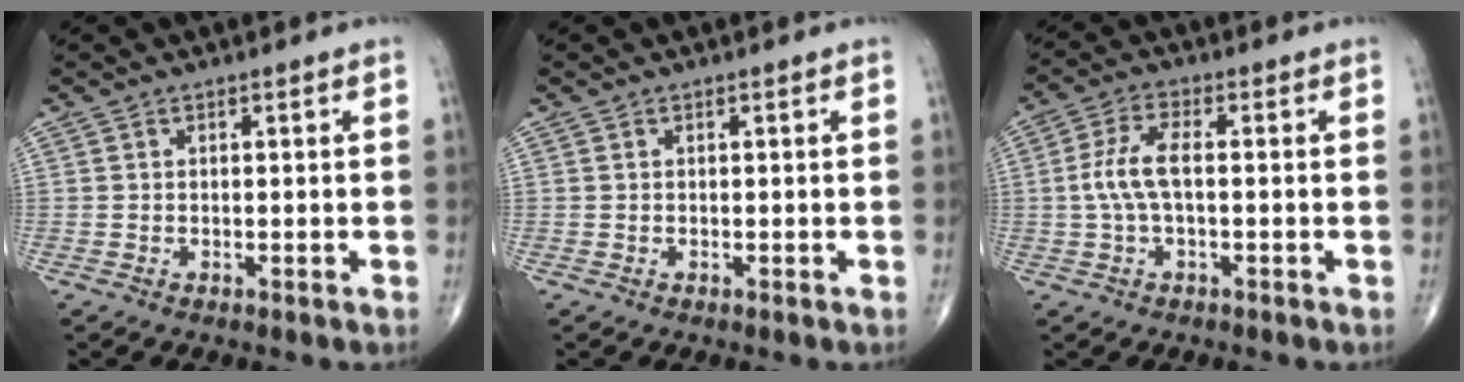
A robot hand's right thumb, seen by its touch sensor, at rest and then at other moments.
{"total": 0.0}
{"total": 6.4, "force": [-0.2, 2.5, 5.8], "torque": [-0.137, 0.017, -0.009]}